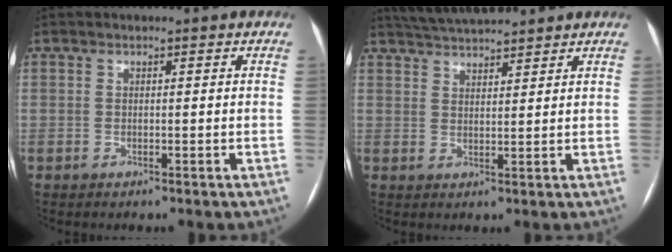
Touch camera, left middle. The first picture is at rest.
{"total": 8.2, "force": [7.6, 0.9, 3.1], "torque": [-0.058, 0.030, 0.127]}